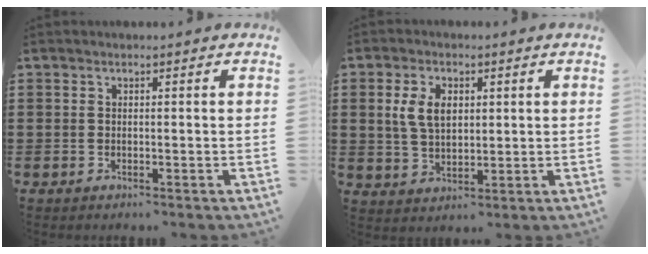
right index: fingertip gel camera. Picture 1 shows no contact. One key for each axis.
{"total": 5.6, "fx": 1.3, "fy": 3.5, "fz": 4.2, "tx": -0.106, "ty": 0.008, "tz": 0.017}